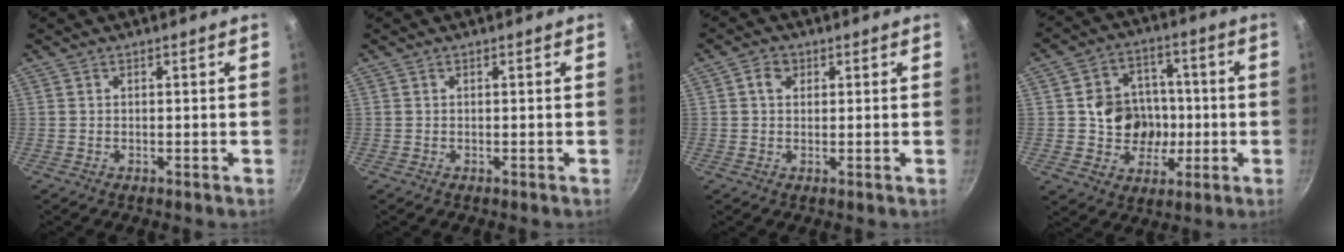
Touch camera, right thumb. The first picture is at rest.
{"total": 0.0}
{"total": 2.8, "force": [1.0, 2.2, 1.3], "torque": [-0.009, 0.000, 0.013]}
{"total": 12.7, "force": [-0.6, 11.3, 5.6], "torque": [-0.048, 0.019, -0.007]}